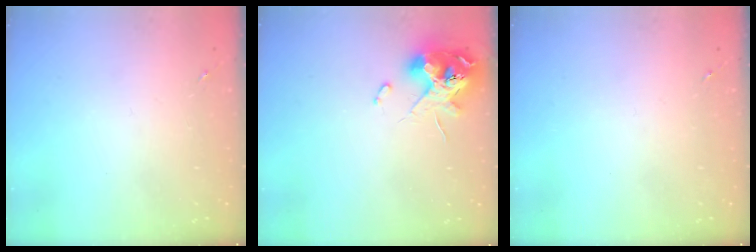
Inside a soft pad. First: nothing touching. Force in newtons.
{"total": 11.9, "press": 11.8, "slide": 1.5}
{"total": 0.0}